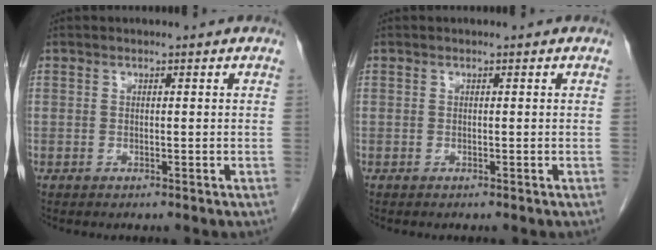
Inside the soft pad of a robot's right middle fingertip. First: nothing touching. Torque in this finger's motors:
{"motor_torque": [-0.06, -0.21, -0.03, 0.01]}